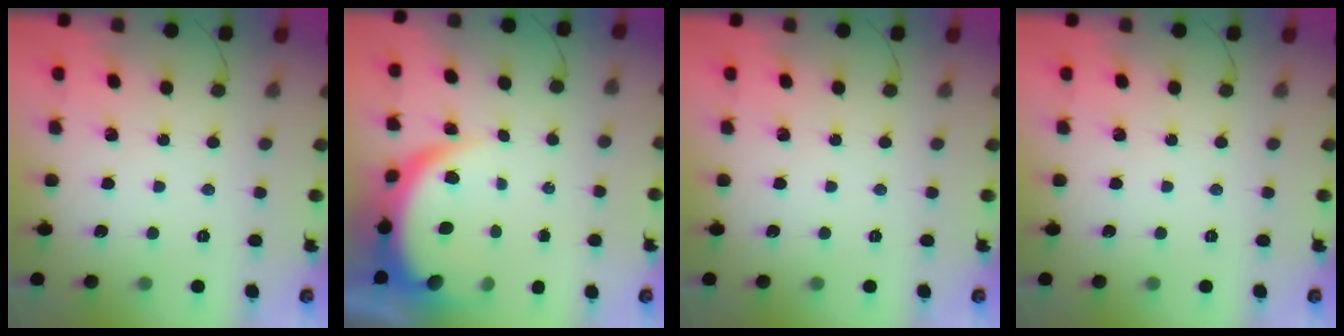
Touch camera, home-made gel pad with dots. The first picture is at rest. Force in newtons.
{"total": 7.3, "press": 7.2, "slide": 1.0}
{"total": 0.0}
{"total": 0.0}